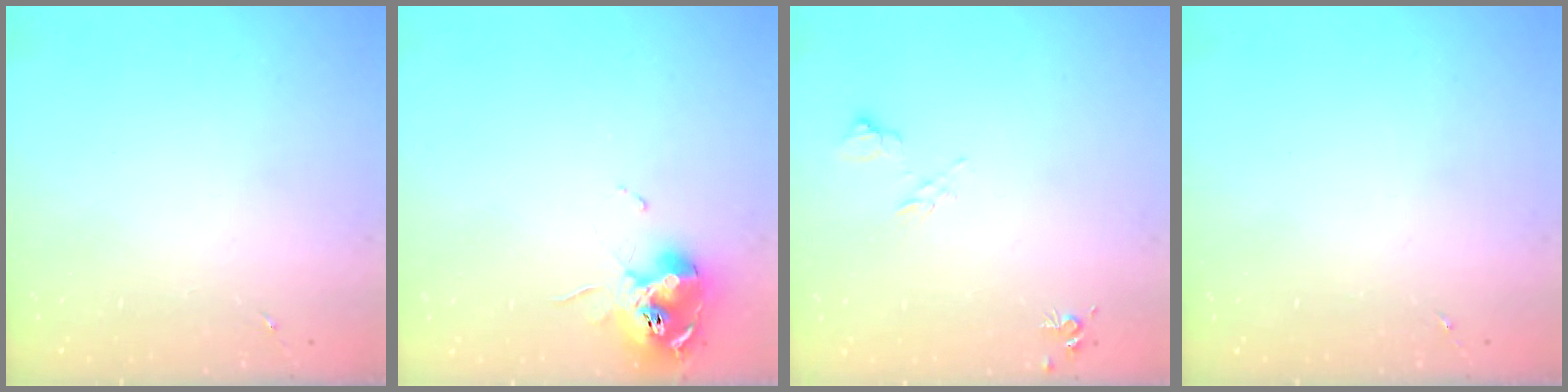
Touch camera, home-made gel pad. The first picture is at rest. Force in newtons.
{"total": 13.5, "press": 13.5, "slide": 1.2}
{"total": 6.4, "press": 6.3, "slide": 1.1}
{"total": 0.0}